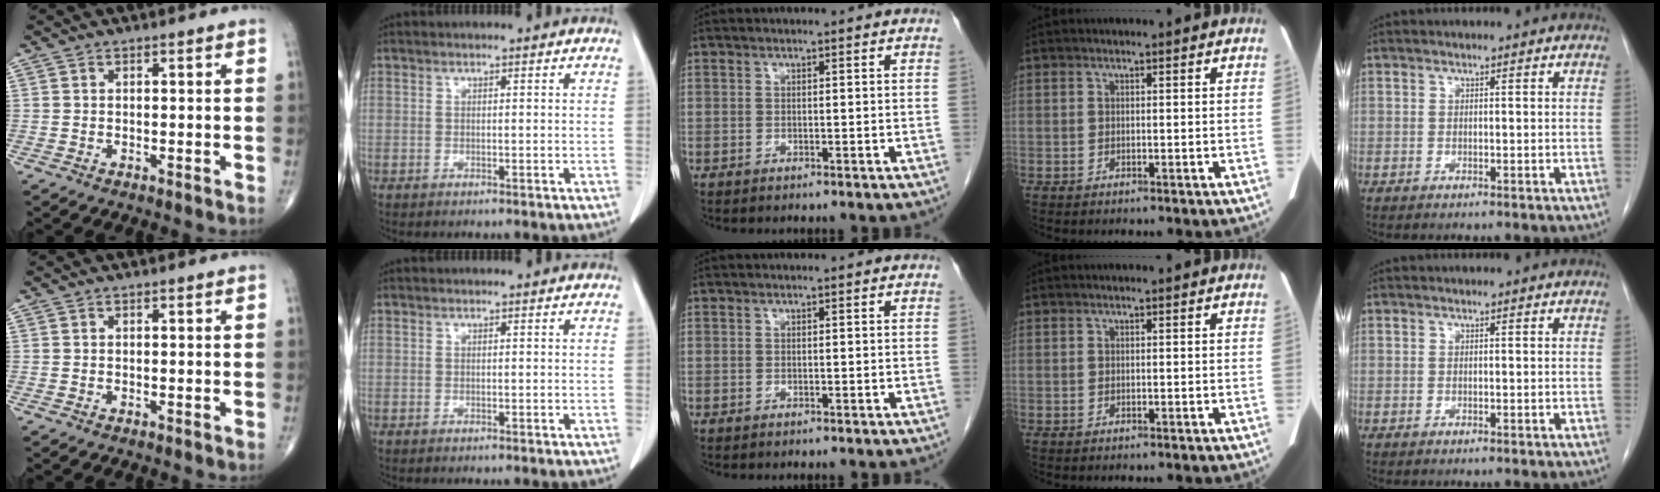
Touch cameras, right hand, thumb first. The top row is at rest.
{}